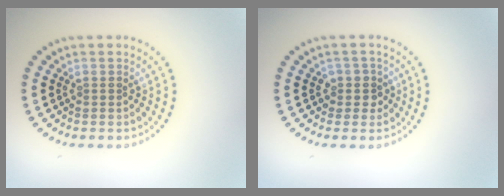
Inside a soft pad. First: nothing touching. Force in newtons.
{"total": 1.8, "press": 1.5, "slide": 1.0}